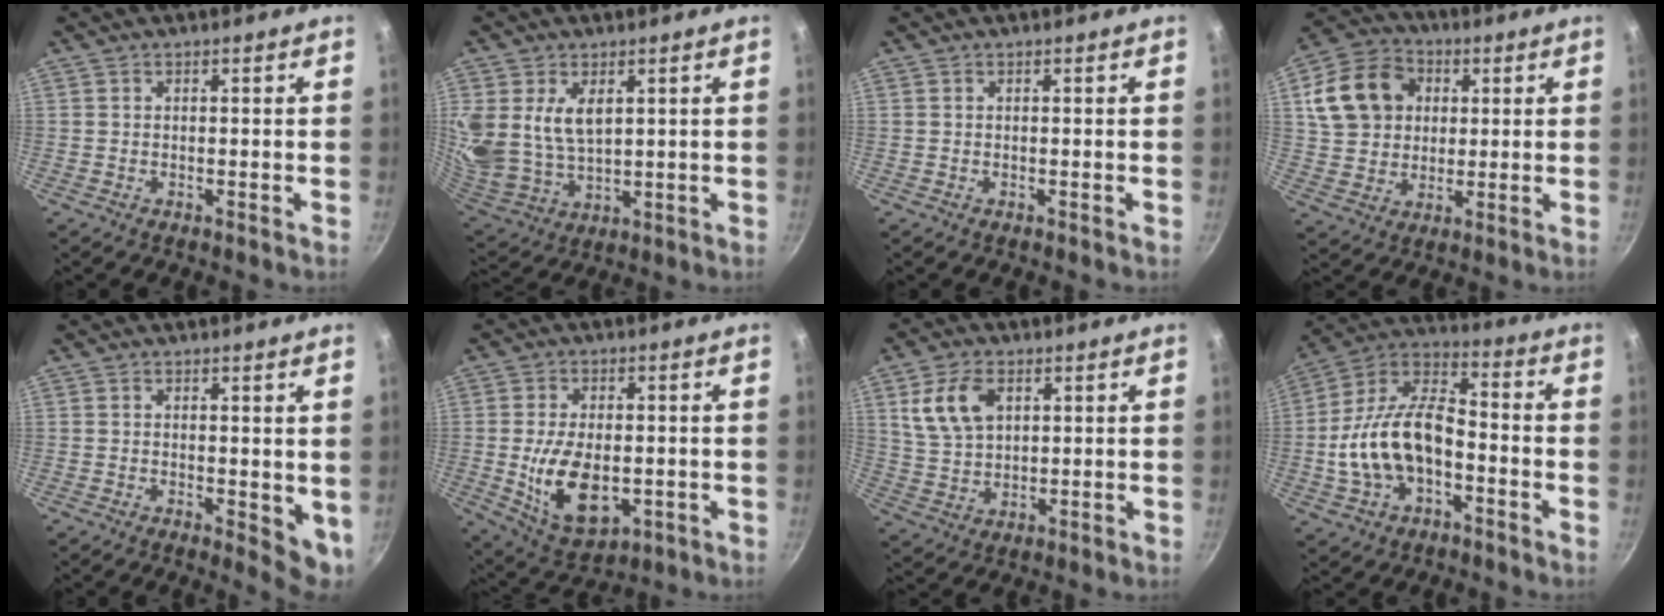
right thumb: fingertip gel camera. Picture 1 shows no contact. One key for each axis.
{"total": 13.4, "fx": 4.4, "fy": 8.7, "fz": 9.1, "tx": -0.186, "ty": -0.028, "tz": 0.101}
{"total": 0.0}
{"total": 15.2, "fx": 3.8, "fy": 12.2, "fz": 8.1, "tx": -0.127, "ty": 0.014, "tz": 0.062}
{"total": 5.4, "fx": 0.7, "fy": 2.6, "fz": 4.7, "tx": -0.053, "ty": -0.013, "tz": 0.013}
{"total": 13.0, "fx": -1.6, "fy": 7.7, "fz": 10.4, "tx": -0.174, "ty": -0.009, "tz": -0.010}
{"total": 9.7, "fx": 3.5, "fy": 6.2, "fz": 6.5, "tx": -0.111, "ty": -0.008, "tz": 0.073}
{"total": 17.3, "fx": -3.9, "fy": 10.0, "fz": 13.6, "tx": -0.234, "ty": 0.048, "tz": -0.083}